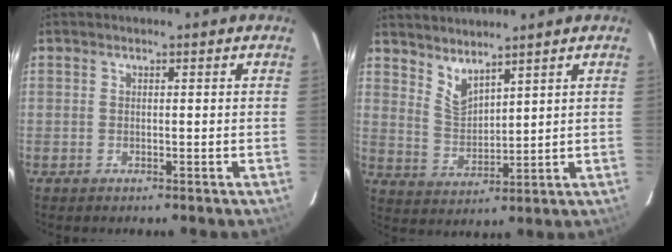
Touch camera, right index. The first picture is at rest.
{"total": 5.6, "force": [4.7, 1.4, 2.7], "torque": [-0.048, -0.006, 0.095]}